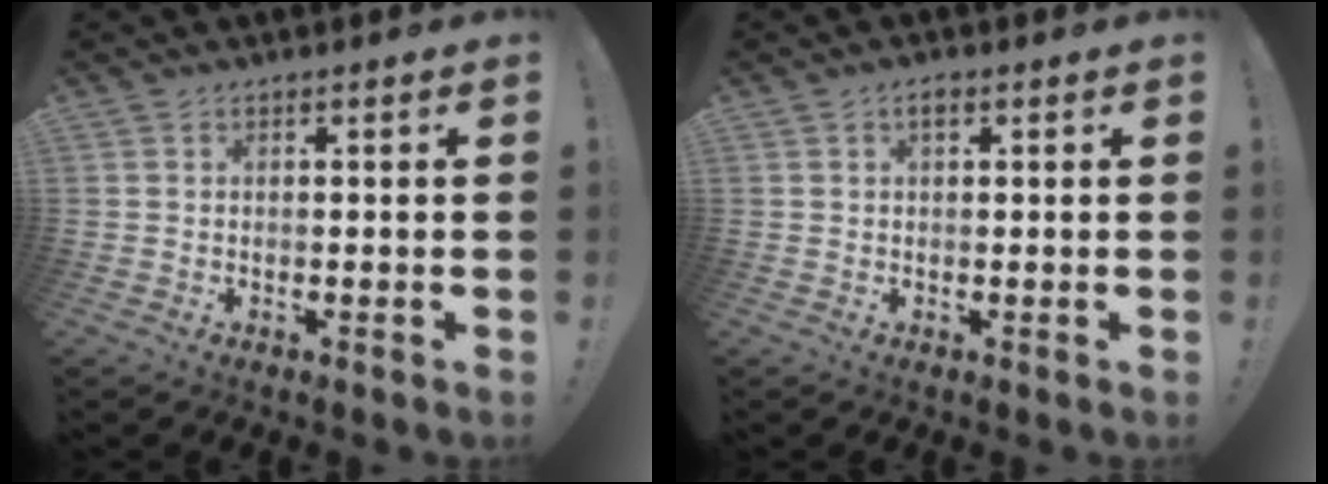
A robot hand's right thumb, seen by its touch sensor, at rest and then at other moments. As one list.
[{"total": 1.5, "force": [0.7, 0.7, 1.1], "torque": [-0.017, 0.001, 0.011]}]